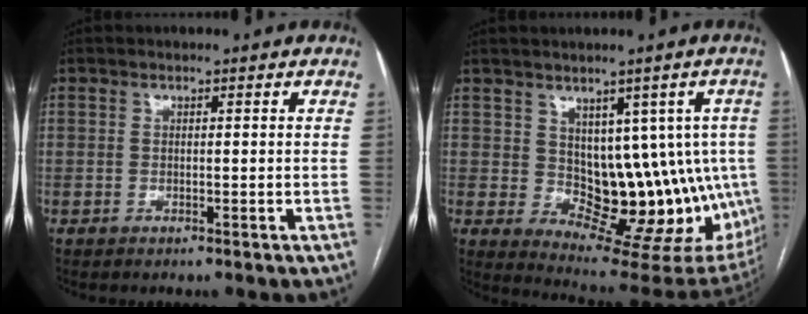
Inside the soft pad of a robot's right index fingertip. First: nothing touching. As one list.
[{"total": 13.4, "force": [0.9, 8.5, 10.3], "torque": [-0.100, 0.014, 0.034]}]